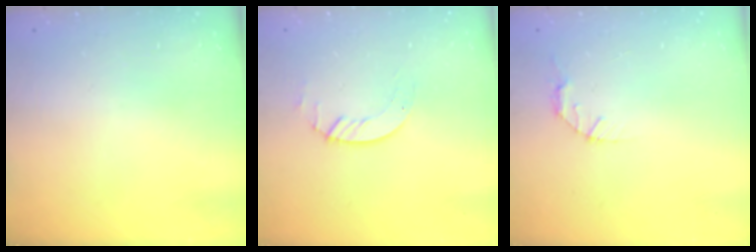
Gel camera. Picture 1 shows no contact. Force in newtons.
{"total": 2.0, "press": 2.0, "slide": 0.2}
{"total": 2.8, "press": 2.8, "slide": 0.4}